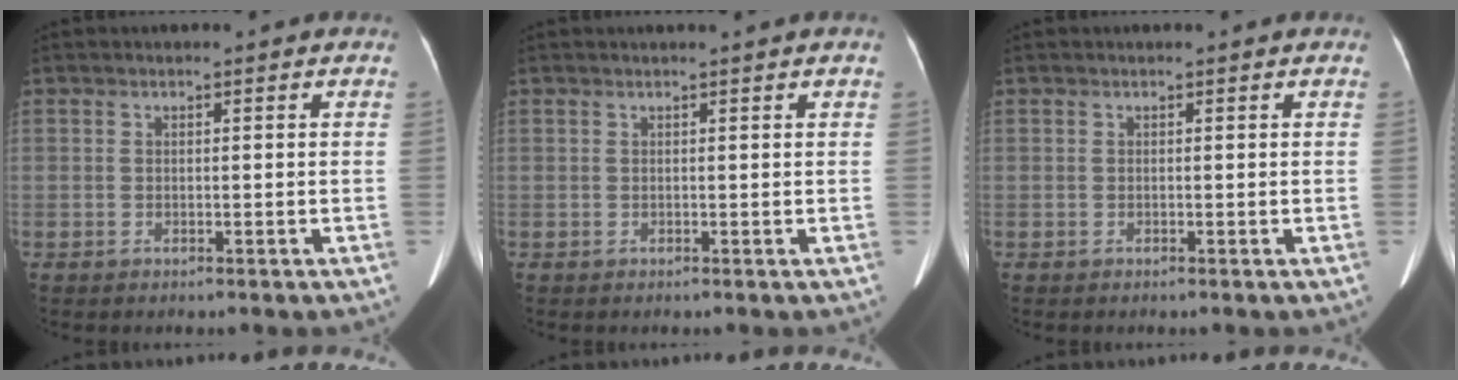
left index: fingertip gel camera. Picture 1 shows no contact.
{"total": 1.1, "force": [1.0, -0.3, 0.5], "torque": [-0.012, 0.008, 0.019]}
{"total": 0.0}